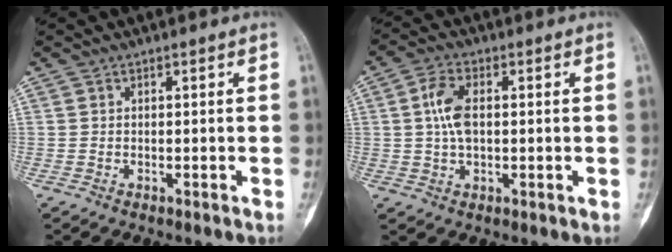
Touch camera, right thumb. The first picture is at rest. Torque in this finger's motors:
{"motor_torque": [-0.19, 1.47, 0.13, -0.14, 0.25]}